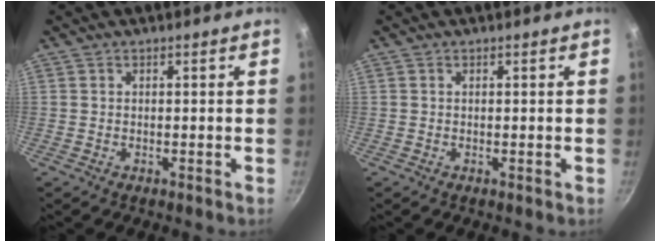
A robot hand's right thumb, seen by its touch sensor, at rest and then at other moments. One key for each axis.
{"total": 0.0}